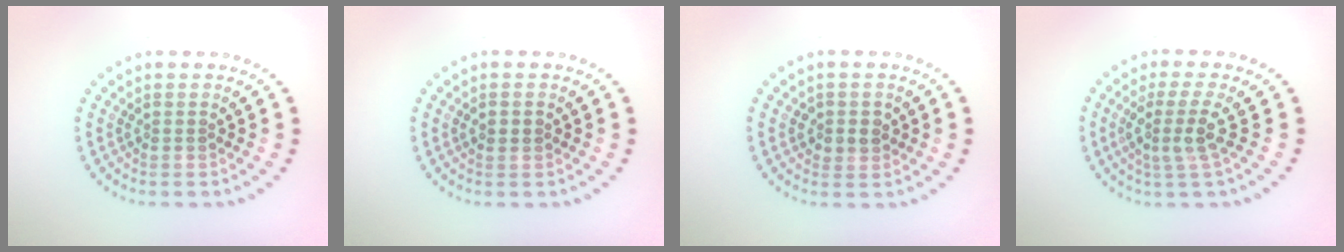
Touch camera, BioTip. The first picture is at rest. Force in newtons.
{"total": 1.4, "press": 1.4, "slide": 0.1}
{"total": 1.9, "press": 1.8, "slide": 0.6}
{"total": 2.9, "press": 2.2, "slide": 1.8}